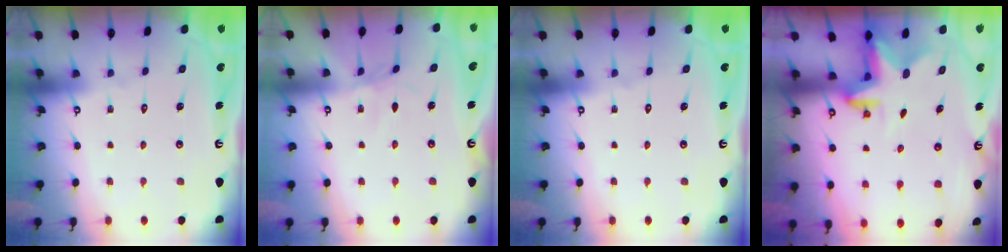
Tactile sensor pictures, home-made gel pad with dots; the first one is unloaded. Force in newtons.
{"total": 1.7, "press": 1.6, "slide": 0.3}
{"total": 0.0}
{"total": 2.5, "press": 2.4, "slide": 0.4}